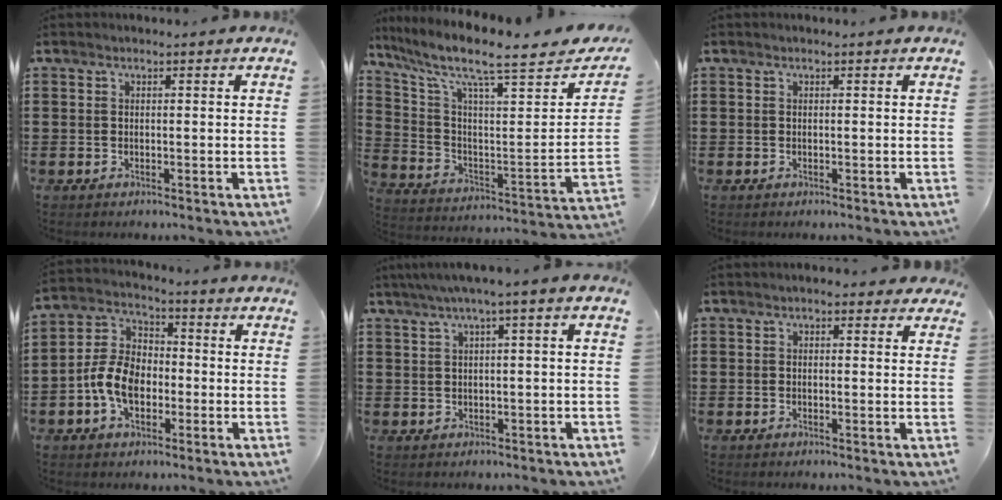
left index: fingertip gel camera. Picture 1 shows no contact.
{"total": 9.3, "force": [7.3, 1.5, 5.5], "torque": [-0.127, -0.062, 0.113]}
{"total": 0.0}
{"total": 7.8, "force": [-2.3, 5.3, 5.3], "torque": [-0.130, 0.011, -0.051]}
{"total": 2.5, "force": [0.1, 0.0, 2.5], "torque": [-0.045, 0.000, -0.001]}
{"total": 1.2, "force": [0.4, 0.8, 0.8], "torque": [-0.019, 0.008, 0.005]}